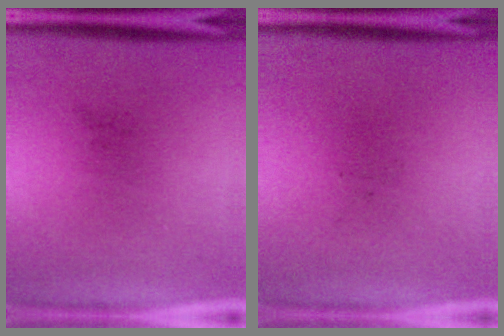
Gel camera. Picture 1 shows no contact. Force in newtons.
{"total": 0.0}